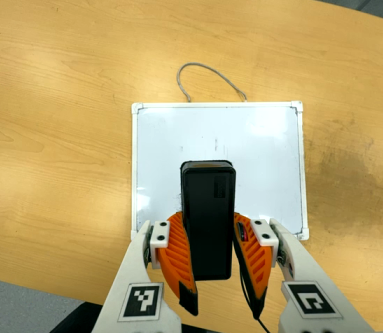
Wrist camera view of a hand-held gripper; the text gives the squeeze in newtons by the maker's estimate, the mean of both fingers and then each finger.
{"total": 10.5, "left": 9.1, "right": 11.8}